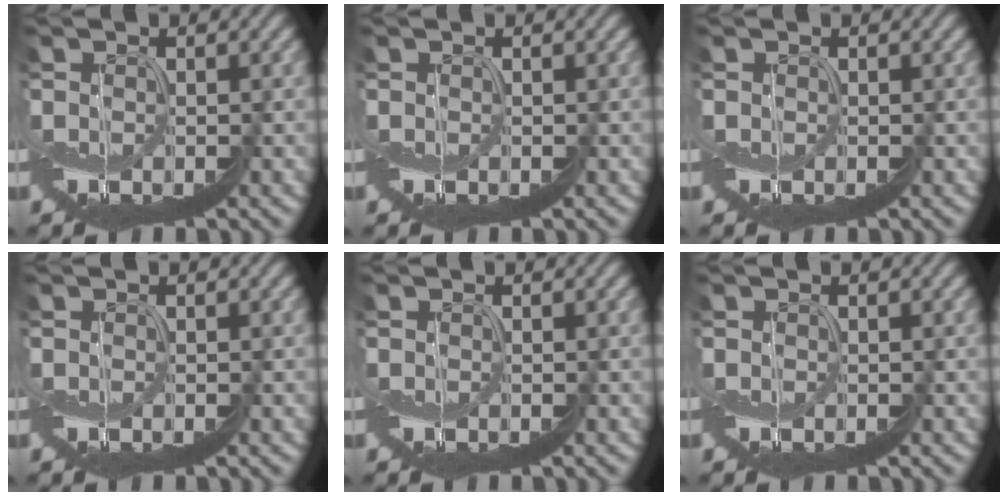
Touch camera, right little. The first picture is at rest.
{"total": 0.0}
{"total": 0.0}
{"total": 0.0}
{"total": 0.0}
{"total": 0.0}